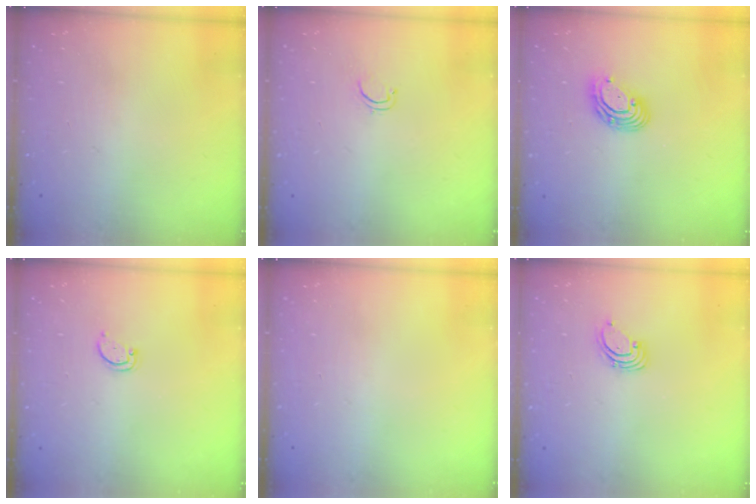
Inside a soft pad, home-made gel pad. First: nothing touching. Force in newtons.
{"total": 2.6, "press": 2.5, "slide": 0.4}
{"total": 8.8, "press": 8.6, "slide": 1.7}
{"total": 2.6, "press": 2.5, "slide": 0.4}
{"total": 0.0}
{"total": 1.5, "press": 1.5, "slide": 0.1}